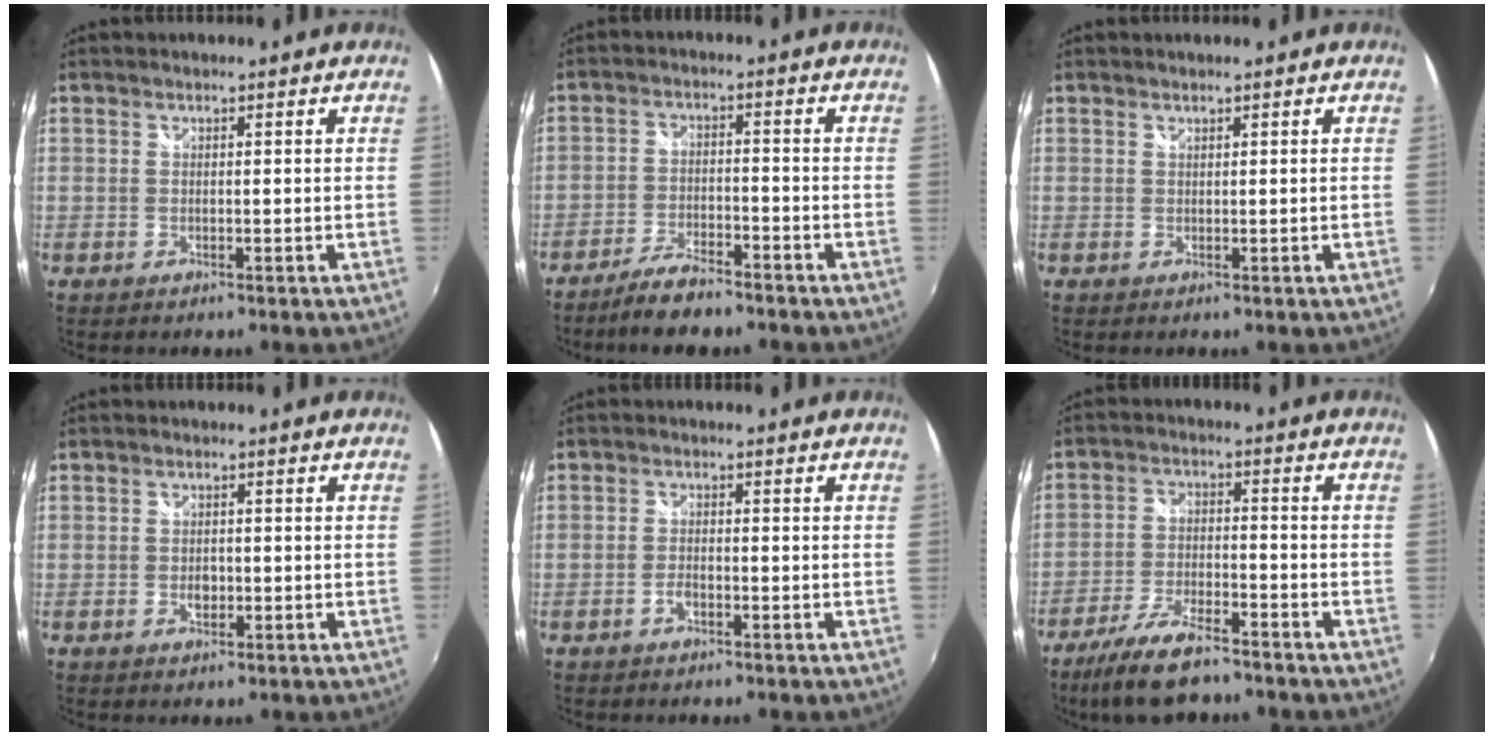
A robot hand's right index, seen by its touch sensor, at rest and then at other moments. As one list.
[{"total": 7.4, "force": [-6.1, 1.7, 3.7], "torque": [-0.093, -0.009, -0.112]}, {"total": 0.0}, {"total": 2.2, "force": [-0.6, 1.5, 1.5], "torque": [-0.025, 0.000, -0.011]}, {"total": 2.1, "force": [-1.2, 0.9, 1.5], "torque": [-0.036, 0.002, -0.026]}, {"total": 11.7, "force": [-9.3, 3.4, 6.4], "torque": [-0.145, -0.013, -0.165]}]